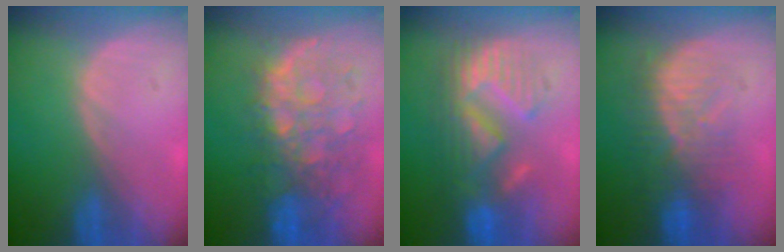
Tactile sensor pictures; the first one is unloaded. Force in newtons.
{"total": 11.2, "press": 9.7, "slide": 5.5}
{"total": 9.7, "press": 9.7, "slide": 0.5}
{"total": 8.4, "press": 8.2, "slide": 2.0}